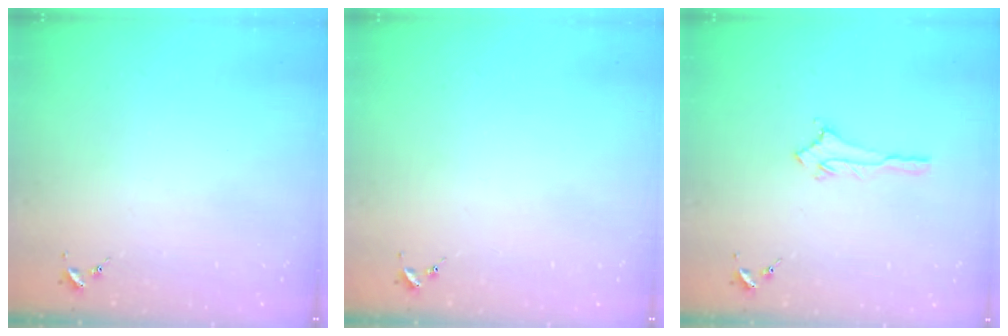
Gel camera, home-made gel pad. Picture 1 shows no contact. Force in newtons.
{"total": 0.0}
{"total": 2.8, "press": 2.8, "slide": 0.3}